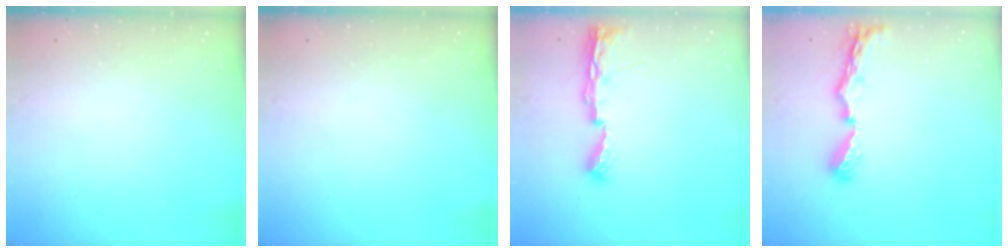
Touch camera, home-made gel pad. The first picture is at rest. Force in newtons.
{"total": 0.0}
{"total": 8.9, "press": 8.5, "slide": 2.3}
{"total": 8.6, "press": 8.5, "slide": 0.8}